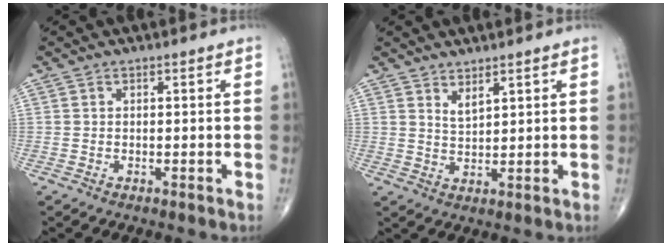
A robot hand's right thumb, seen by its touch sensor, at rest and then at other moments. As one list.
[{"total": 2.8, "force": [2.1, 0.7, 1.7], "torque": [-0.028, -0.024, 0.043]}]